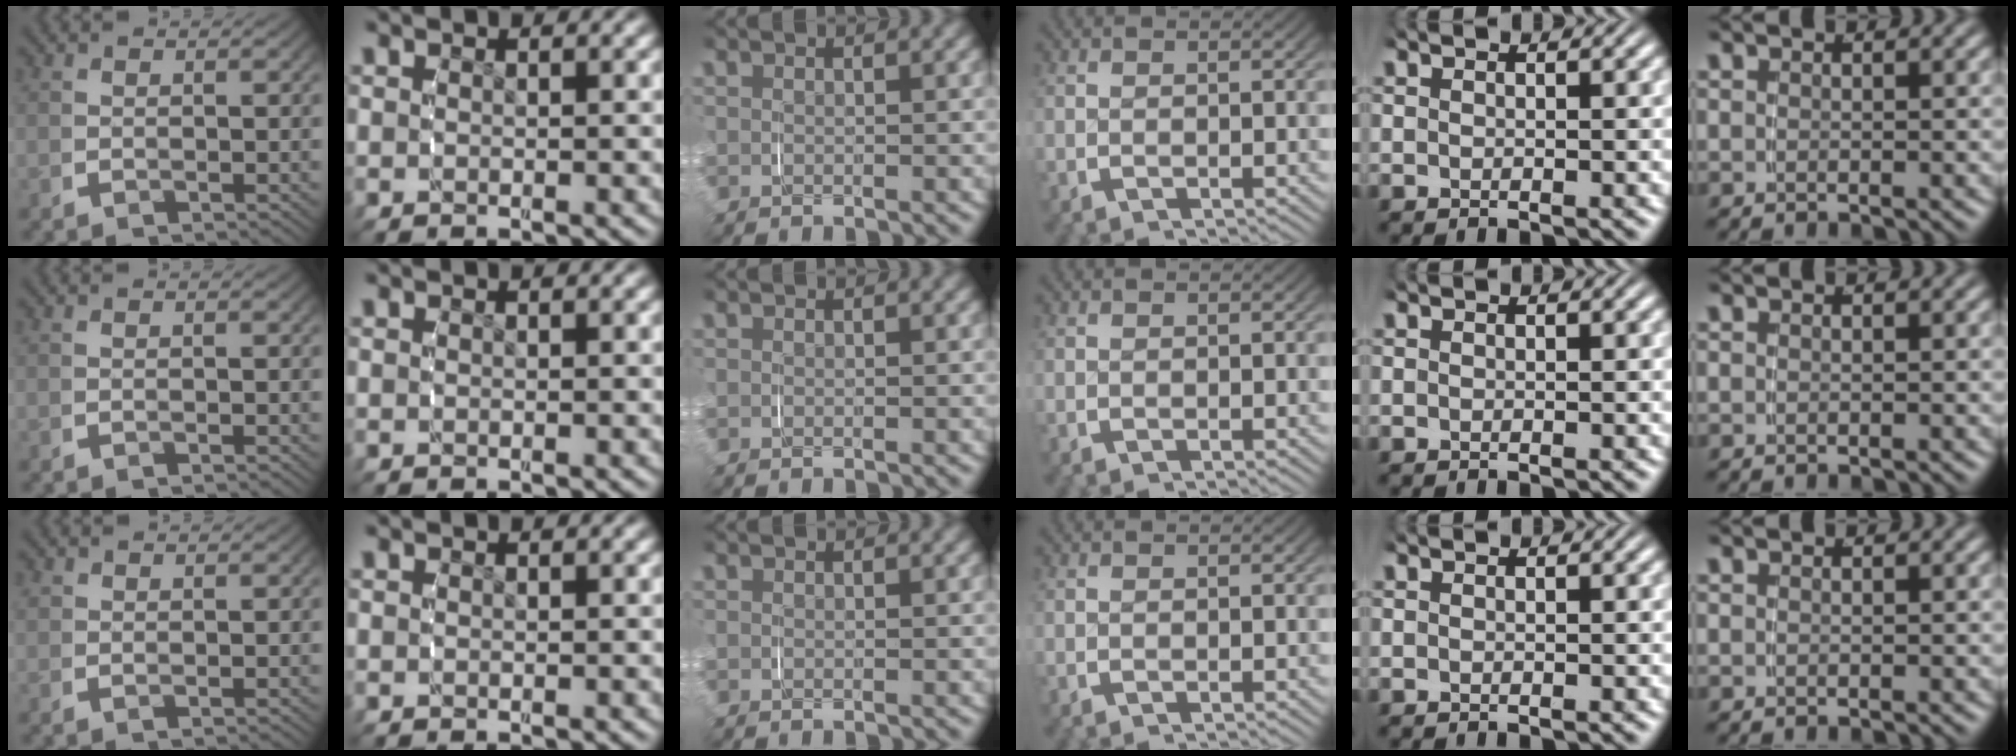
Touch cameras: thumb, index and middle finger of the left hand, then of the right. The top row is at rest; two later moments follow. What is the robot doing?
{"motion": "grasp_and_lifting", "object": "napkin"}